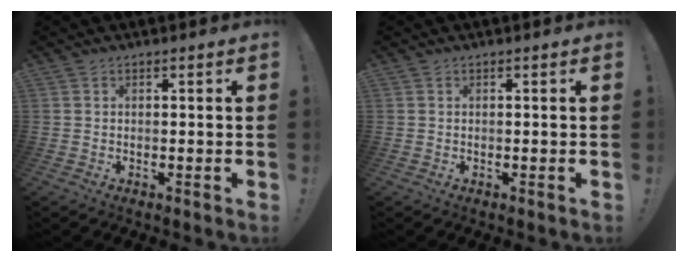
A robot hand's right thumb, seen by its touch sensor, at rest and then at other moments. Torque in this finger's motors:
{"motor_torque": [-0.12, -0.05, 0.23, -0.24, 0.06]}